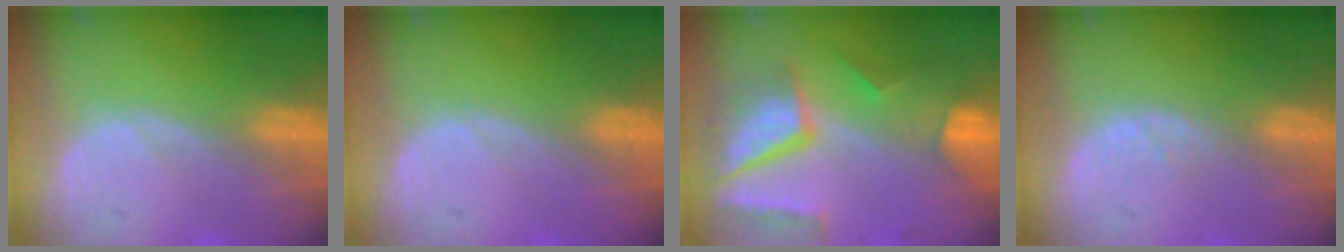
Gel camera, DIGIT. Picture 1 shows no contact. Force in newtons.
{"total": 0.0}
{"total": 10.5, "press": 8.8, "slide": 5.7}
{"total": 1.0, "press": 1.0, "slide": 0.2}